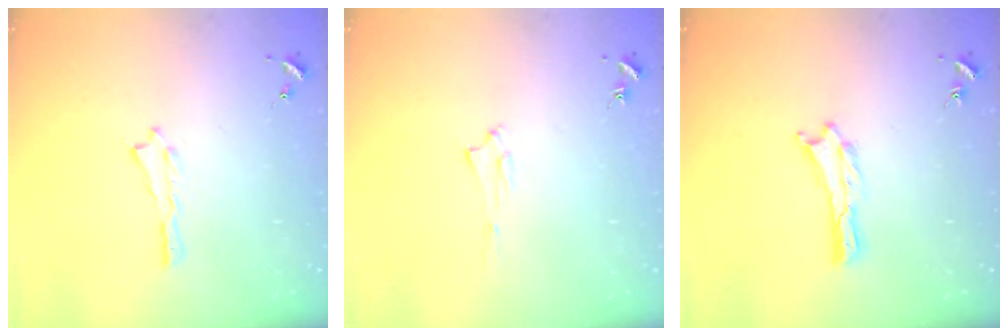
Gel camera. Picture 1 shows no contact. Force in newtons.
{"total": 1.5, "press": 1.5, "slide": 0.2}
{"total": 0.0}